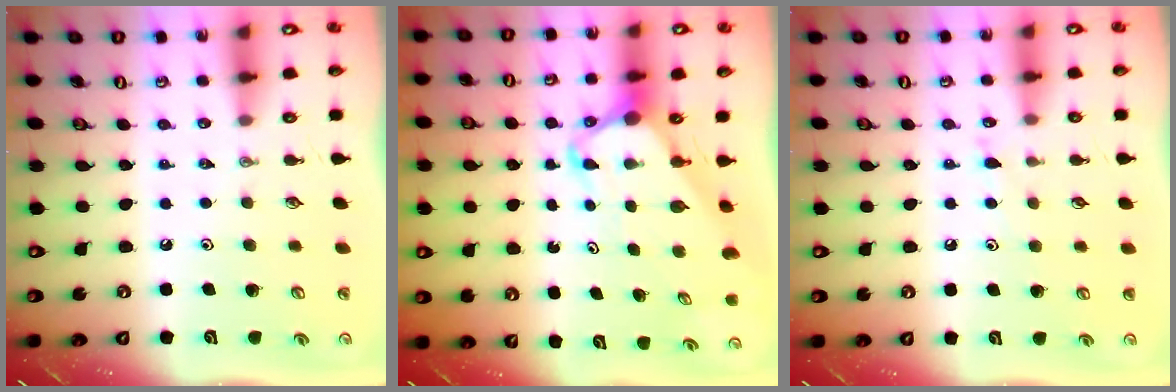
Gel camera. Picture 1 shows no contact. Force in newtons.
{"total": 3.9, "press": 3.9, "slide": 0.4}
{"total": 5.9, "press": 5.9, "slide": 0.7}